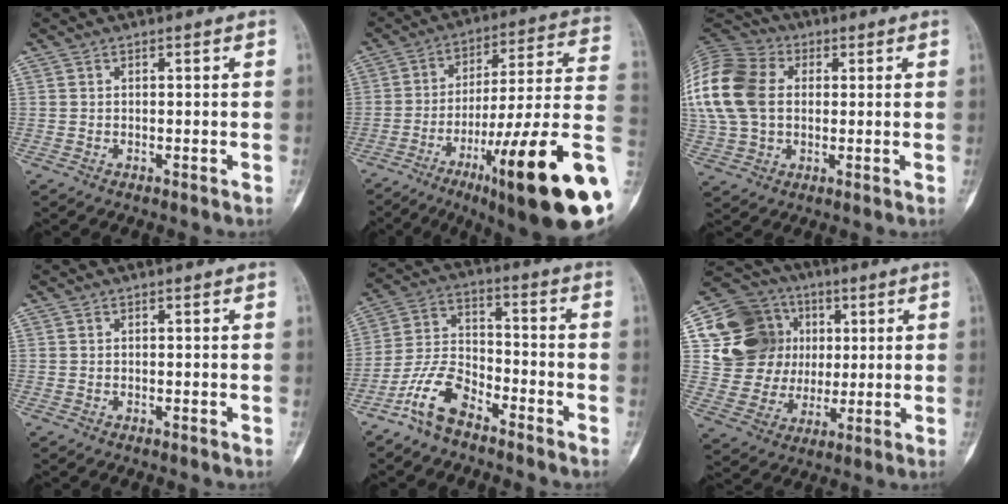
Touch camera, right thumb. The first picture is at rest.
{"total": 26.2, "force": [-9.4, 2.9, 24.3], "torque": [-0.323, 0.040, -0.139]}
{"total": 20.5, "force": [2.7, 15.0, 13.7], "torque": [-0.319, 0.026, 0.051]}
{"total": 0.0}
{"total": 9.6, "force": [-6.8, 4.3, 5.4], "torque": [-0.114, 0.048, -0.140]}
{"total": 17.2, "force": [3.9, 15.6, 5.9], "torque": [-0.066, 0.022, 0.083]}